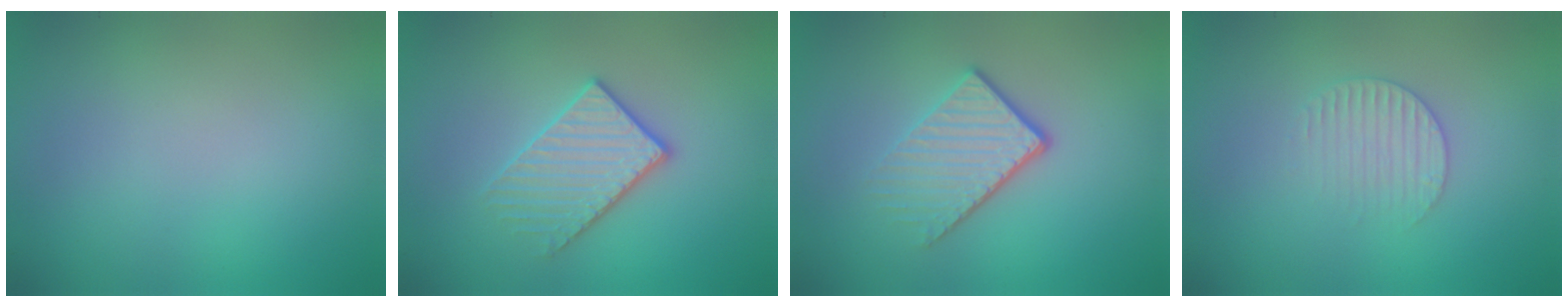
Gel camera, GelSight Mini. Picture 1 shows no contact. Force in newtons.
{"total": 3.2, "press": 3.0, "slide": 1.1}
{"total": 3.9, "press": 2.8, "slide": 2.8}
{"total": 2.2, "press": 2.1, "slide": 0.5}